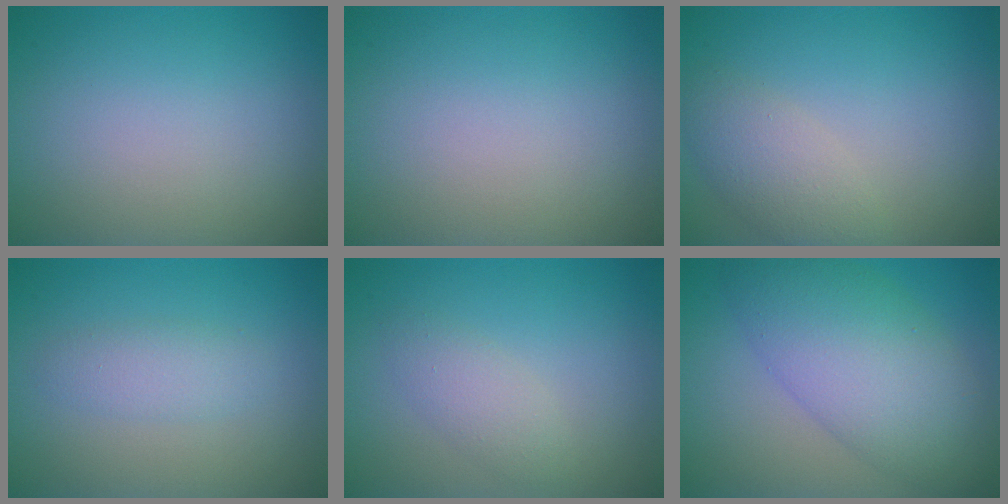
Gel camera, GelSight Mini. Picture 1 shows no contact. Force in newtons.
{"total": 0.0}
{"total": 2.9, "press": 2.9, "slide": 0.2}
{"total": 2.0, "press": 2.0, "slide": 0.0}
{"total": 2.0, "press": 2.0, "slide": 0.2}
{"total": 8.2, "press": 8.2, "slide": 0.2}